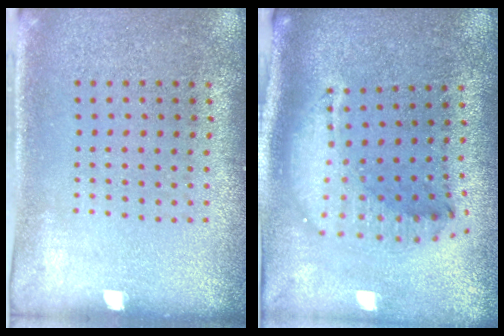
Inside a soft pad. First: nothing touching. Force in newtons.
{"total": 2.1, "press": 1.6, "slide": 1.3}